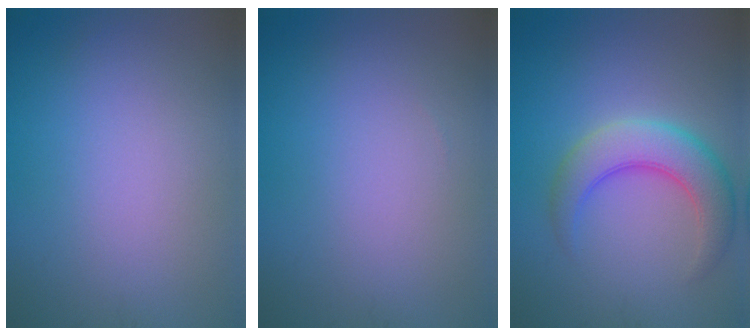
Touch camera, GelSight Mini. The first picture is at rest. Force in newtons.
{"total": 0.0}
{"total": 5.6, "press": 5.6, "slide": 0.3}